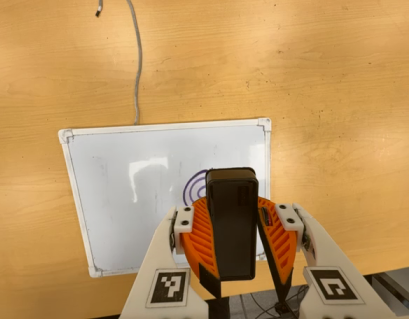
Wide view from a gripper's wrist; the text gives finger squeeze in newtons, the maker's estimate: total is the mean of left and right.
{"total": 11.8, "left": 11.4, "right": 12.3}